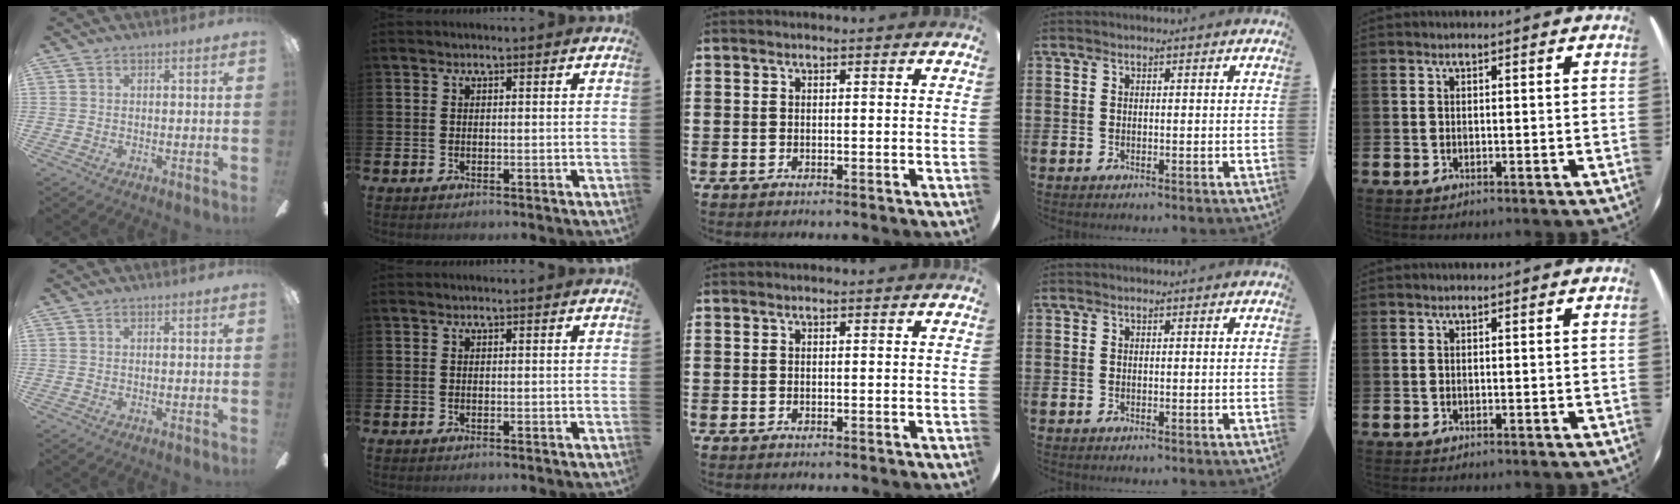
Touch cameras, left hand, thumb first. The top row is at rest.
{}